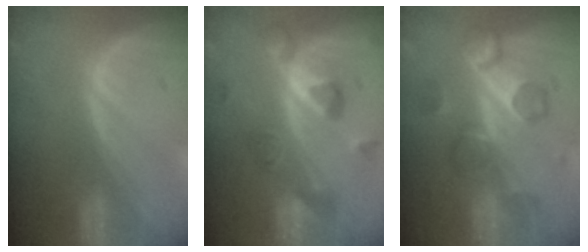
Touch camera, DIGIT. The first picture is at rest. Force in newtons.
{"total": 7.4, "press": 7.3, "slide": 0.8}
{"total": 8.4, "press": 7.7, "slide": 3.4}